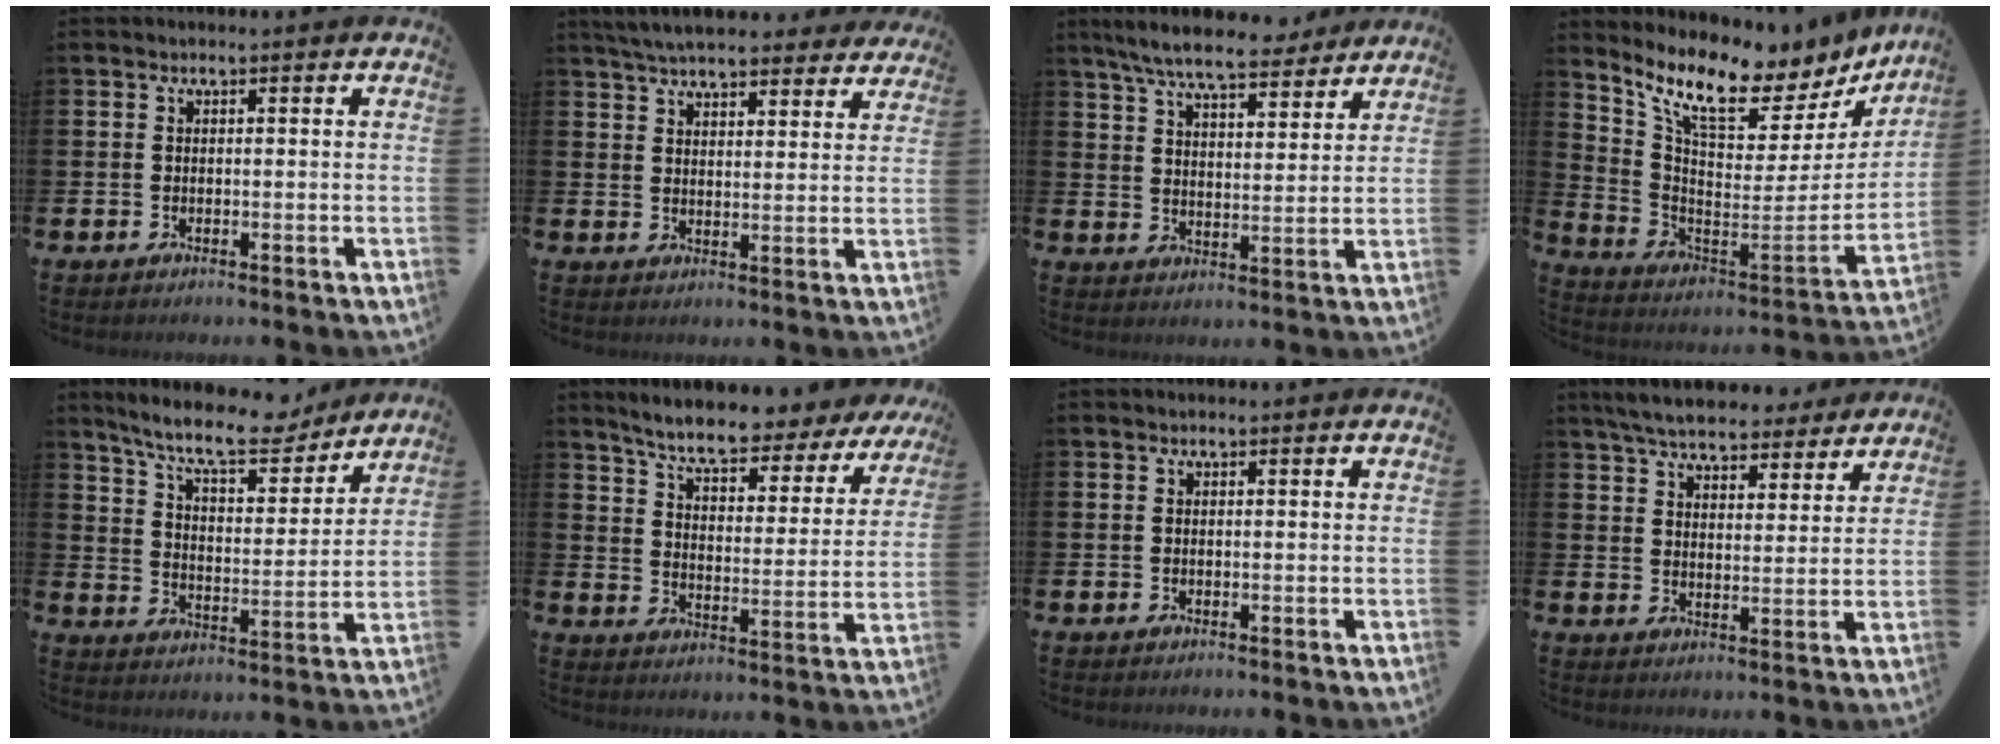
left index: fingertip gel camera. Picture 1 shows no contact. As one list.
[{"total": 5.9, "force": [5.6, 1.2, 1.3], "torque": [-0.039, -0.025, 0.102]}, {"total": 8.1, "force": [7.4, 1.5, 3.0], "torque": [-0.078, -0.034, 0.131]}, {"total": 9.9, "force": [8.4, 3.0, 4.2], "torque": [-0.105, -0.079, 0.140]}, {"total": 10.6, "force": [9.5, 2.3, 4.1], "torque": [-0.101, -0.053, 0.165]}, {"total": 7.4, "force": [6.8, 1.0, 2.8], "torque": [-0.079, -0.050, 0.112]}, {"total": 0.0}, {"total": 6.6, "force": [6.3, 1.4, 1.5], "torque": [-0.048, -0.031, 0.113]}]